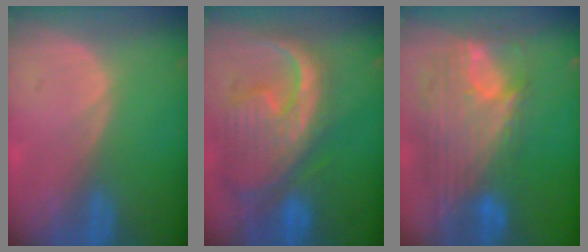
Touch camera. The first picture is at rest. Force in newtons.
{"total": 12.8, "press": 10.9, "slide": 6.6}
{"total": 12.1, "press": 10.2, "slide": 6.4}